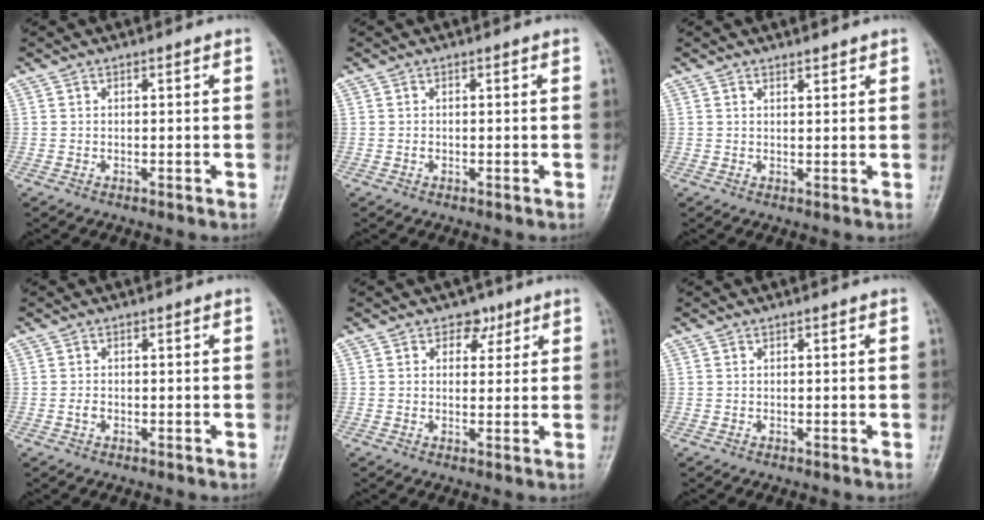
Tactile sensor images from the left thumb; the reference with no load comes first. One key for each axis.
{"total": 0.5, "fx": 0.0, "fy": 0.4, "fz": 0.3, "tx": -0.004, "ty": 0.000, "tz": -0.001}
{"total": 1.3, "fx": 1.2, "fy": 0.4, "fz": 0.4, "tx": -0.001, "ty": -0.010, "tz": 0.019}
{"total": 1.3, "fx": -0.3, "fy": 1.0, "fz": 0.8, "tx": -0.011, "ty": 0.001, "tz": -0.008}
{"total": 3.8, "fx": 2.1, "fy": 2.9, "fz": 1.3, "tx": 0.011, "ty": -0.007, "tz": 0.027}
{"total": 0.0}